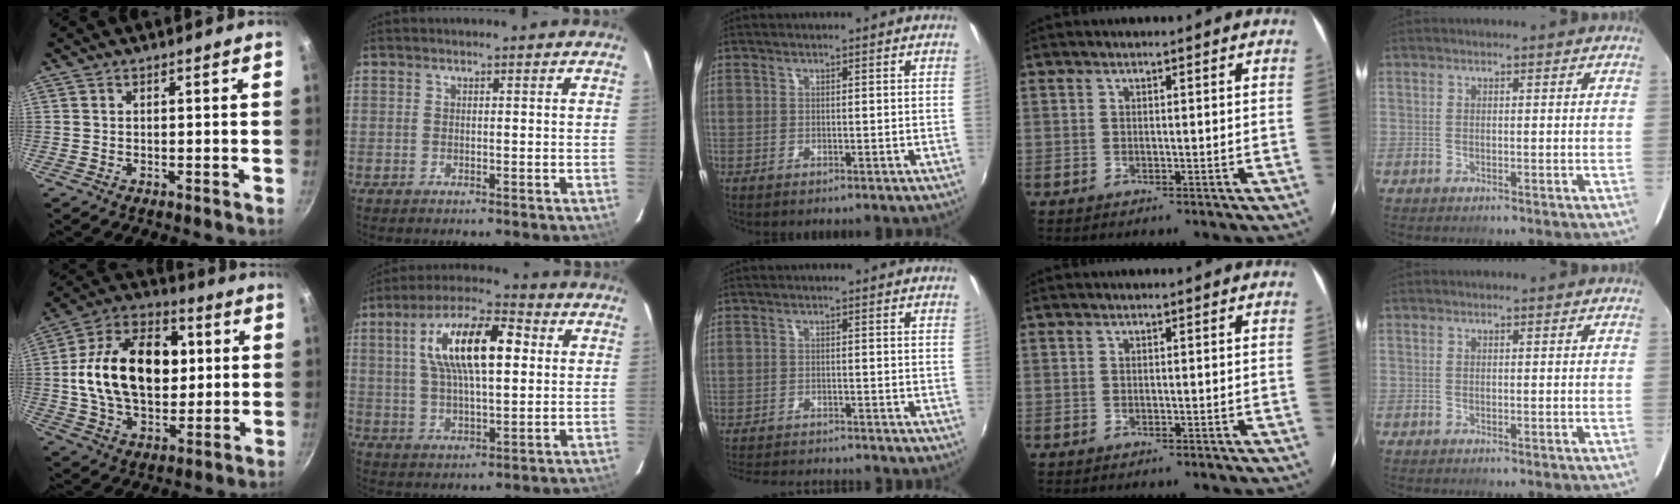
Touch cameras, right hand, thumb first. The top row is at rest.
{"thumb": {"total": 22.9, "force": [2.5, 15.1, 17.0], "torque": [-0.259, 0.020, 0.033]}, "index": {"total": 15.9, "force": [3.9, 5.8, 14.3], "torque": [-0.255, 0.027, 0.065]}, "middle": {"total": 10.5, "force": [-9.7, 1.6, 3.6], "torque": [-0.091, -0.009, -0.147]}}